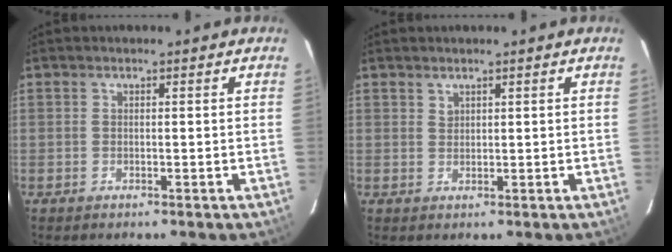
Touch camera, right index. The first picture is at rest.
{"total": 1.1, "force": [1.0, 0.4, 0.2], "torque": [-0.002, 0.002, 0.019]}